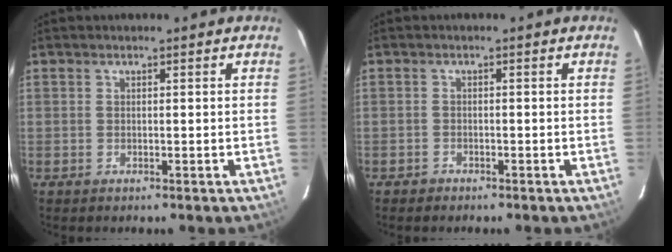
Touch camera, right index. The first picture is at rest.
{"total": 1.4, "force": [-1.1, 0.8, -0.2], "torque": [-0.003, 0.003, -0.019]}